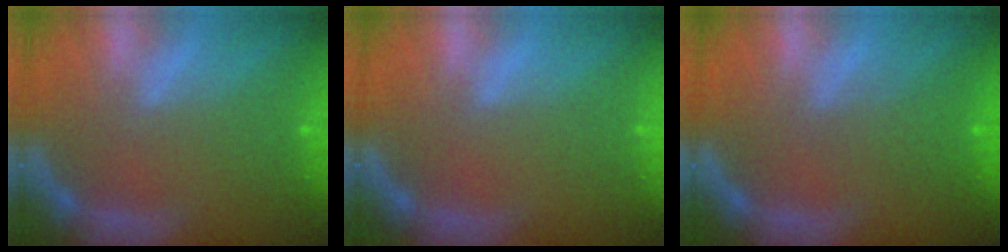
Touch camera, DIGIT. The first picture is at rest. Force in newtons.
{"total": 0.0}
{"total": 2.5}